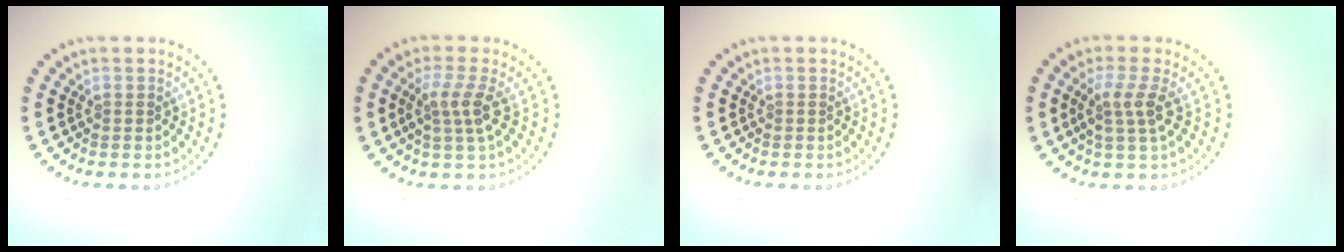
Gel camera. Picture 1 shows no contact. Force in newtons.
{"total": 2.6, "press": 2.0, "slide": 1.7}
{"total": 0.0}
{"total": 2.5, "press": 2.0, "slide": 1.6}